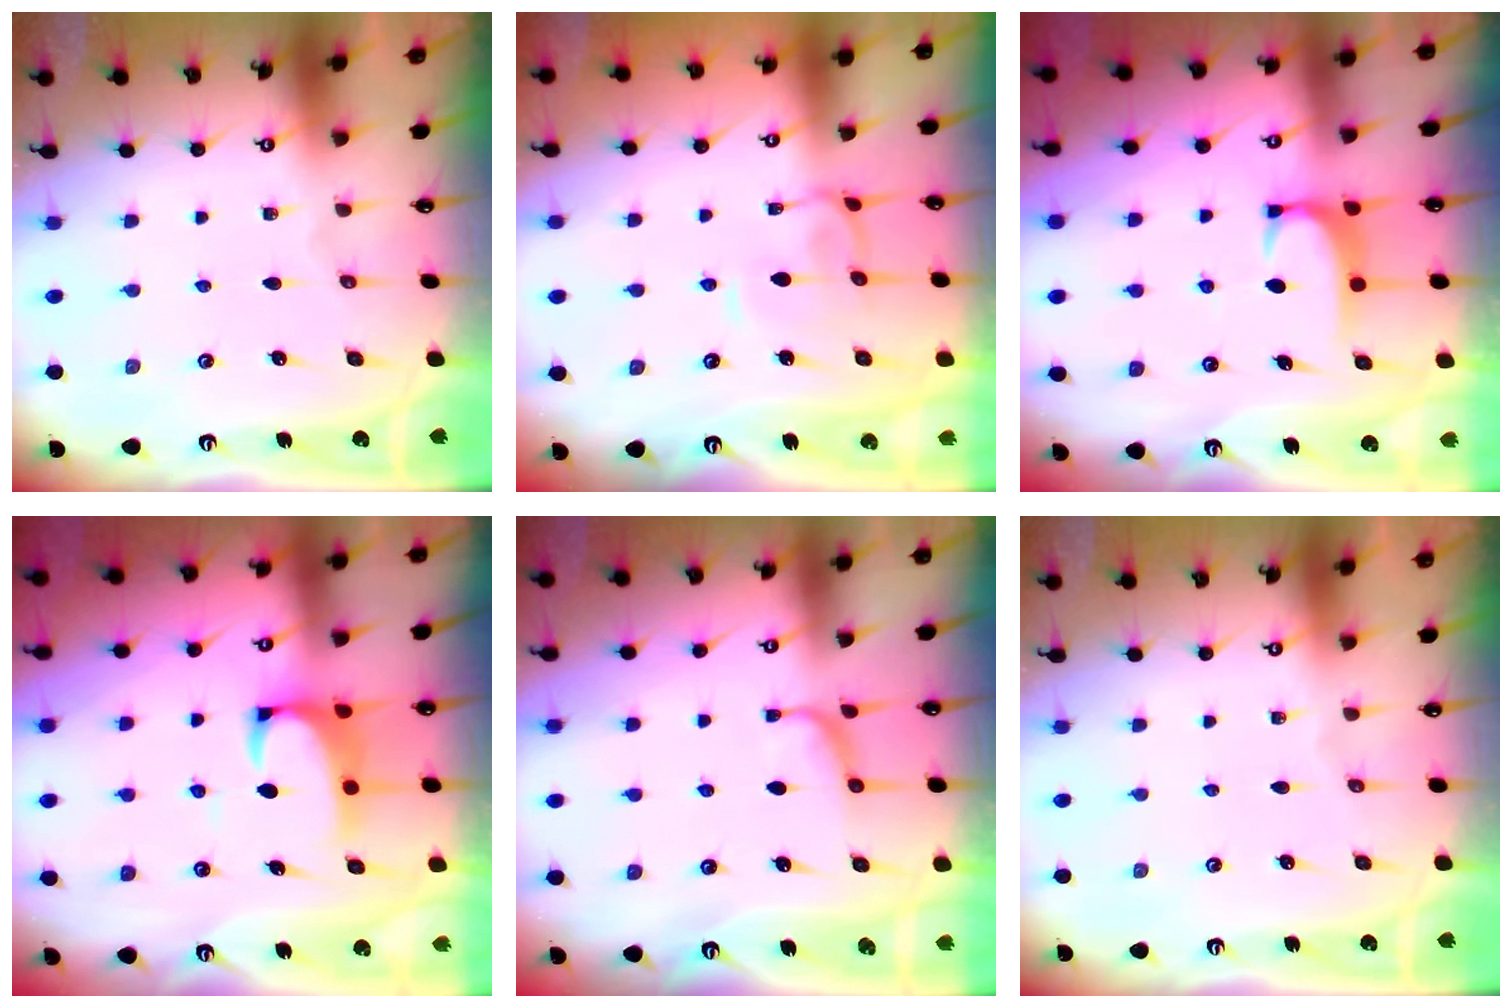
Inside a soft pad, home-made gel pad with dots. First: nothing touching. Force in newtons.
{"total": 1.7, "press": 1.6, "slide": 0.4}
{"total": 1.7, "press": 1.6, "slide": 0.4}
{"total": 2.2, "press": 2.0, "slide": 1.0}
{"total": 0.7, "press": 0.3, "slide": 0.6}
{"total": 0.0}